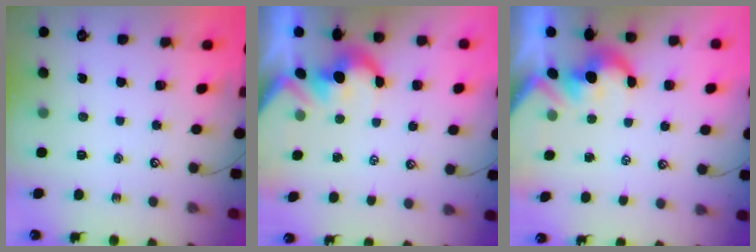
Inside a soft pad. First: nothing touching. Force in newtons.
{"total": 1.7, "press": 1.4, "slide": 1.0}
{"total": 1.7, "press": 1.4, "slide": 1.0}